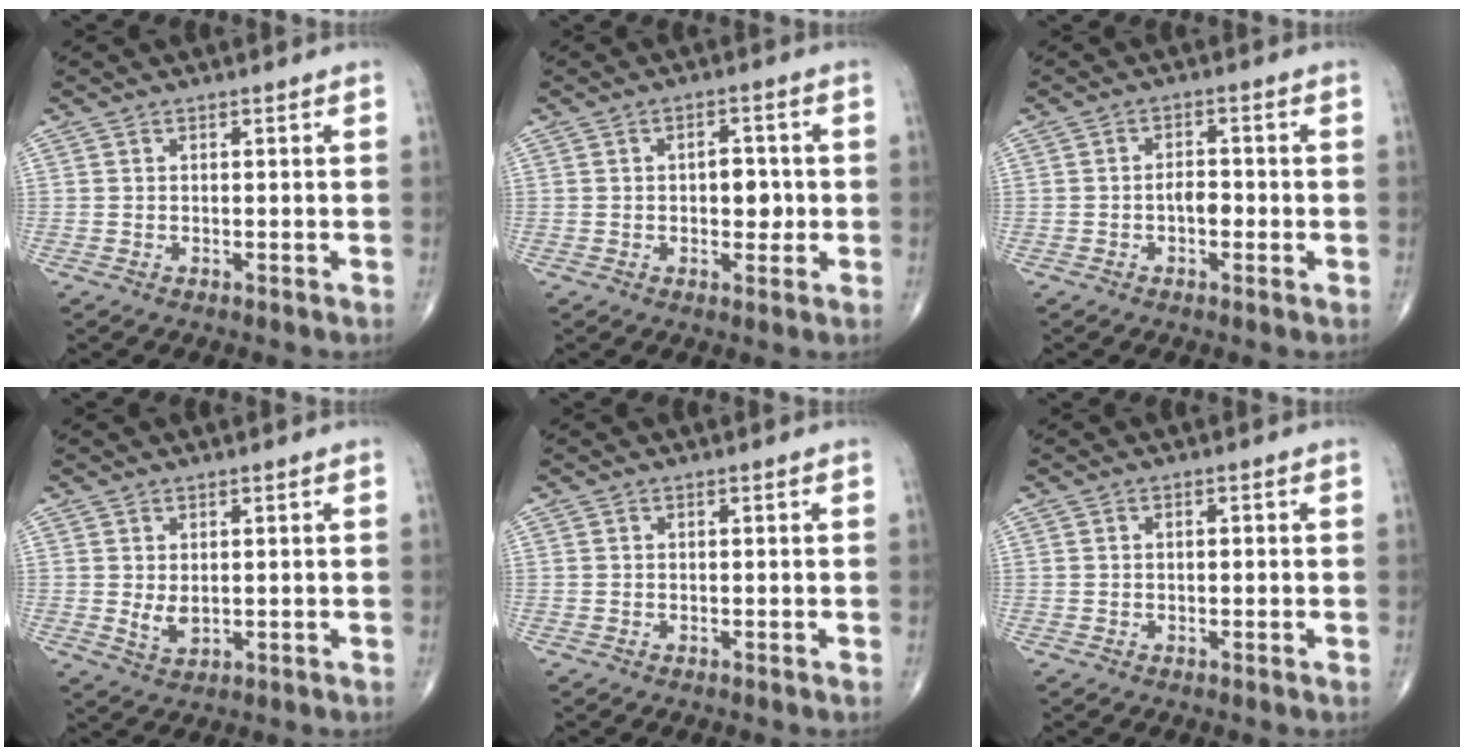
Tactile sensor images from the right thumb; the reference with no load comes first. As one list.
[{"total": 4.9, "force": [-0.1, 2.9, 3.9], "torque": [-0.032, 0.004, -0.003]}, {"total": 3.3, "force": [-0.8, 1.8, 2.6], "torque": [-0.030, 0.011, -0.016]}, {"total": 2.8, "force": [0.4, 1.6, 2.3], "torque": [-0.038, -0.009, 0.015]}, {"total": 0.0}, {"total": 0.9, "force": [0.0, 0.4, 0.8], "torque": [-0.009, 0.002, 0.000]}]